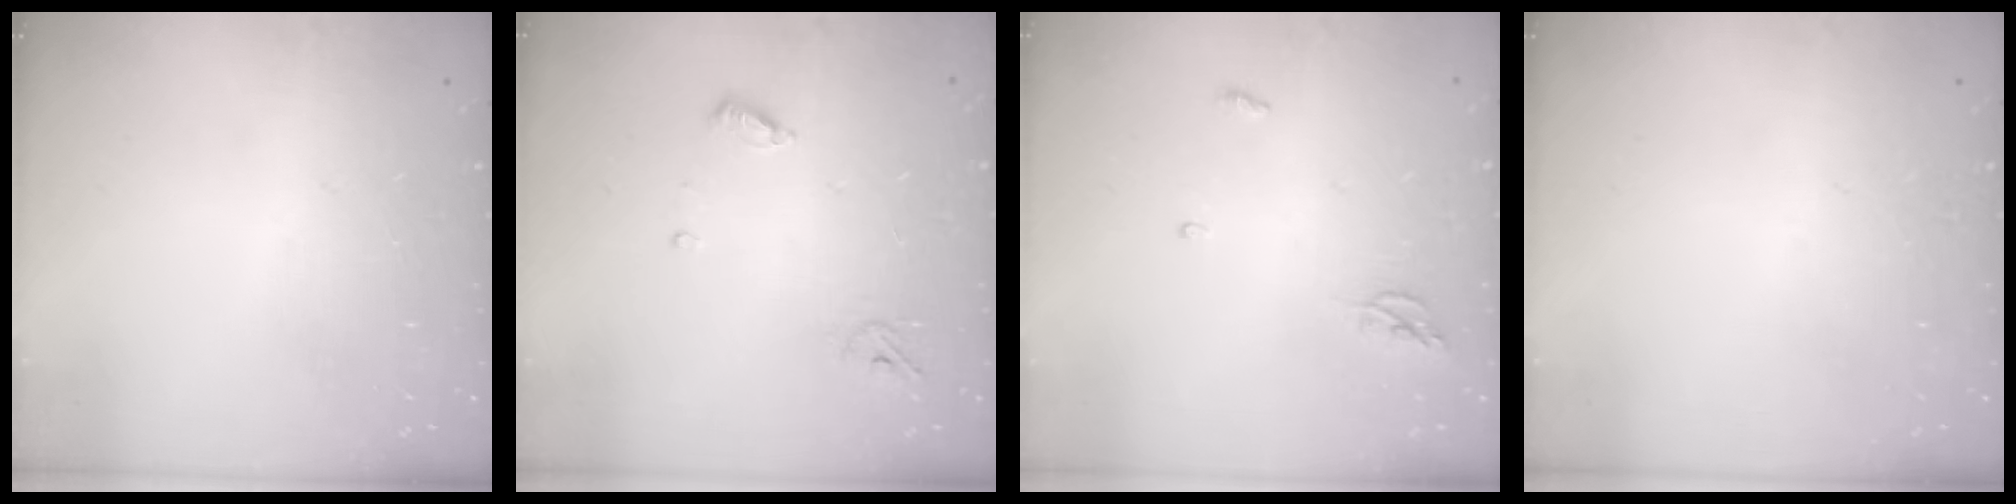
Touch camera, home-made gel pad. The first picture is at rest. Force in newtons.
{"total": 3.6, "press": 3.6, "slide": 0.3}
{"total": 3.8, "press": 3.8, "slide": 0.4}
{"total": 0.0}